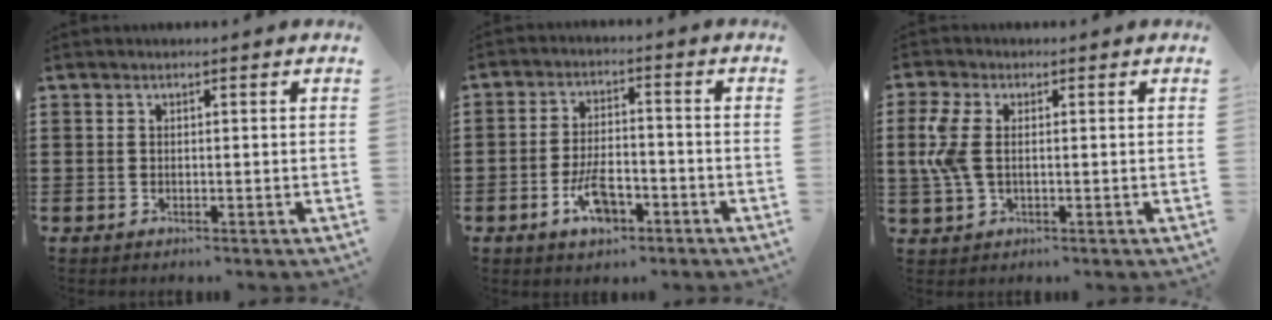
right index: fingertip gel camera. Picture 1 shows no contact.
{"total": 6.8, "force": [-3.3, 3.1, 5.1], "torque": [-0.108, 0.004, -0.064]}
{"total": 5.9, "force": [0.5, 3.2, 4.9], "torque": [-0.134, -0.003, -0.001]}